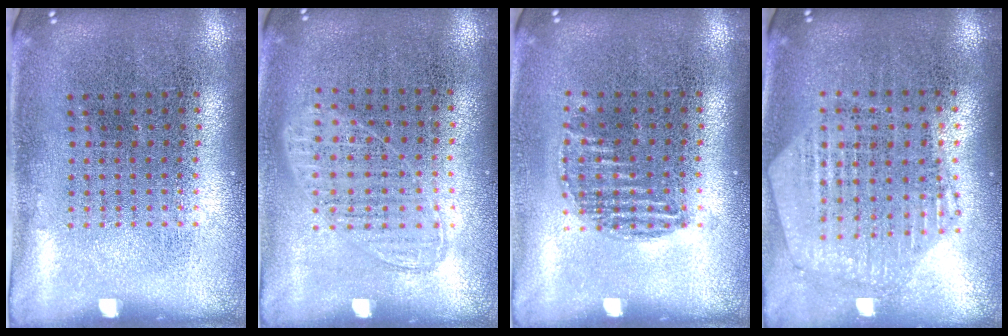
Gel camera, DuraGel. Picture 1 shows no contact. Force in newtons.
{"total": 0.8, "press": 0.7, "slide": 0.3}
{"total": 0.9, "press": 0.7, "slide": 0.5}
{"total": 1.1, "press": 1.1, "slide": 0.3}